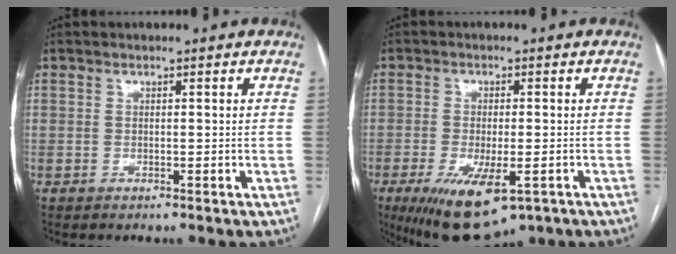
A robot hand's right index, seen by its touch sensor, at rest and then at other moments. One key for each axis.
{"total": 11.4, "fx": -5.8, "fy": 4.0, "fz": 8.9, "tx": -0.154, "ty": -0.024, "tz": -0.084}